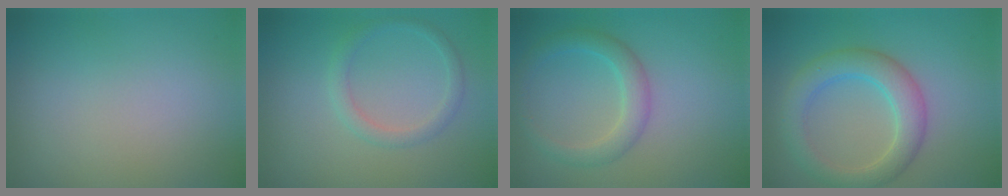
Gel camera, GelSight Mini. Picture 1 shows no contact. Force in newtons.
{"total": 1.9, "press": 1.8, "slide": 0.1}
{"total": 2.7, "press": 2.7, "slide": 0.1}
{"total": 4.4, "press": 4.4, "slide": 0.1}